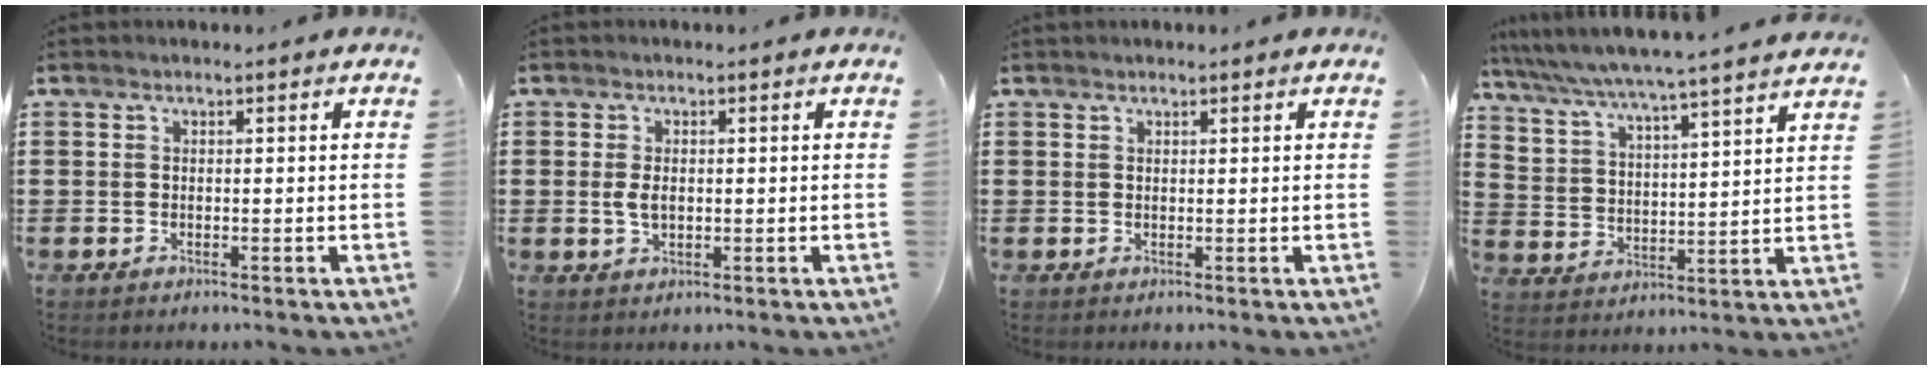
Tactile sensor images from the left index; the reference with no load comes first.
{"total": 2.8, "force": [0.2, 1.5, 2.3], "torque": [-0.055, 0.002, 0.000]}
{"total": 0.7, "force": [0.6, 0.2, 0.2], "torque": [-0.005, 0.001, 0.012]}
{"total": 5.4, "force": [5.2, -0.7, 1.2], "torque": [-0.047, -0.038, 0.084]}